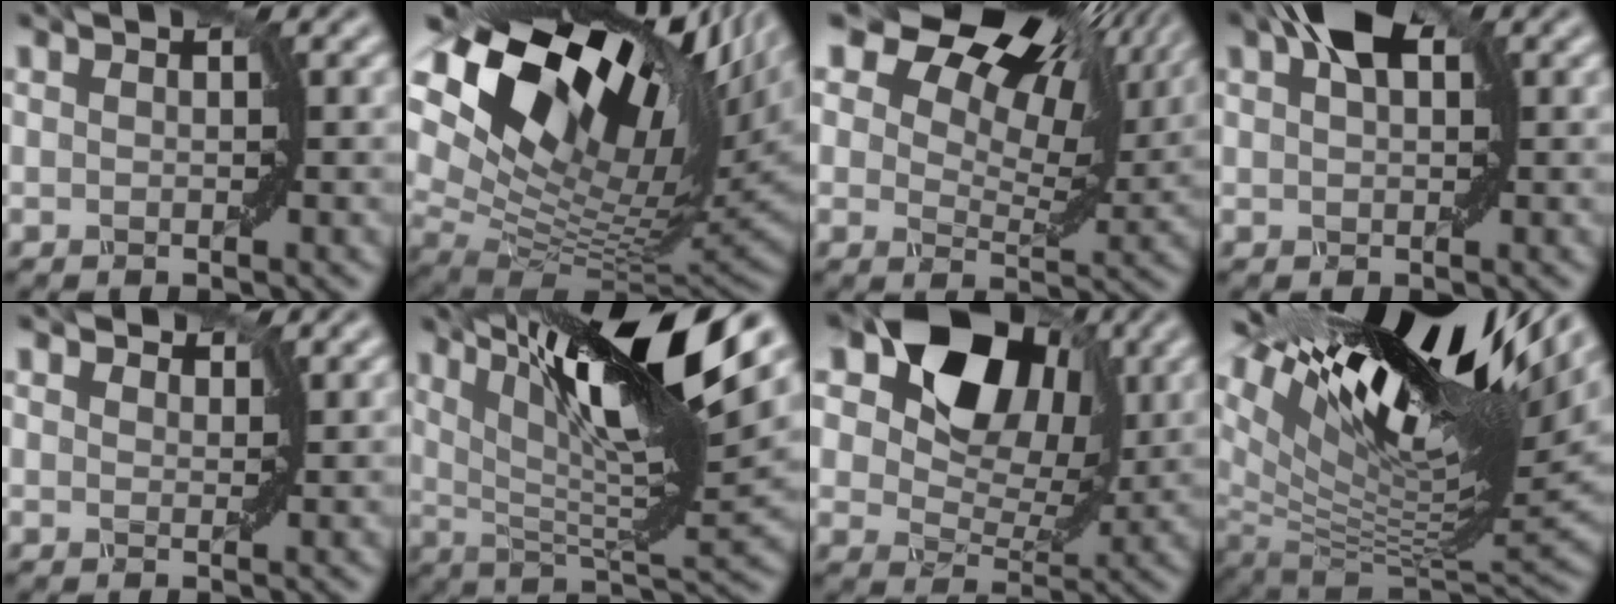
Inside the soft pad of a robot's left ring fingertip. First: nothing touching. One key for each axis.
{"total": 18.1, "fx": 8.6, "fy": 9.6, "fz": 12.7, "tx": -0.224, "ty": 0.025, "tz": 0.169}
{"total": 13.6, "fx": 8.9, "fy": 6.6, "fz": 7.9, "tx": -0.130, "ty": 0.036, "tz": 0.120}
{"total": 4.6, "fx": 2.1, "fy": 2.3, "fz": 3.3, "tx": -0.051, "ty": 0.015, "tz": 0.030}
{"total": 1.5, "fx": 1.5, "fy": 0.4, "fz": 0.3, "tx": -0.010, "ty": 0.003, "tz": 0.021}
{"total": 12.9, "fx": 6.2, "fy": 2.3, "fz": 11.0, "tx": -0.178, "ty": 0.008, "tz": 0.111}
{"total": 11.0, "fx": 5.0, "fy": 7.0, "fz": 6.8, "tx": -0.112, "ty": 0.016, "tz": 0.077}
{"total": 16.9, "fx": 9.3, "fy": 5.8, "fz": 12.9, "tx": -0.243, "ty": 0.030, "tz": 0.161}